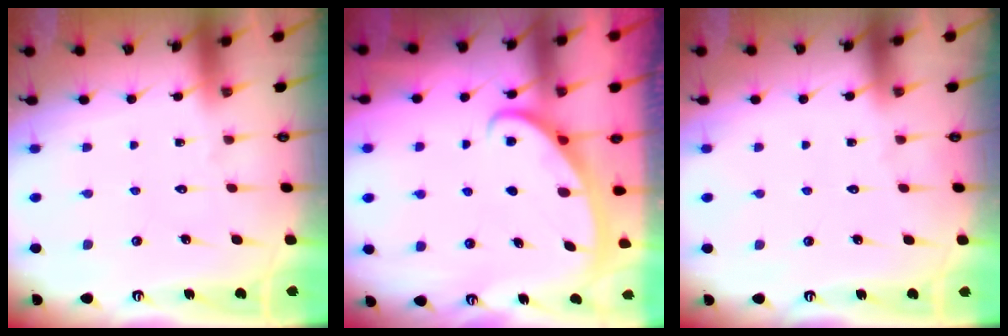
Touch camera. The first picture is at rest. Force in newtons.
{"total": 2.9, "press": 2.9, "slide": 0.3}
{"total": 0.0}